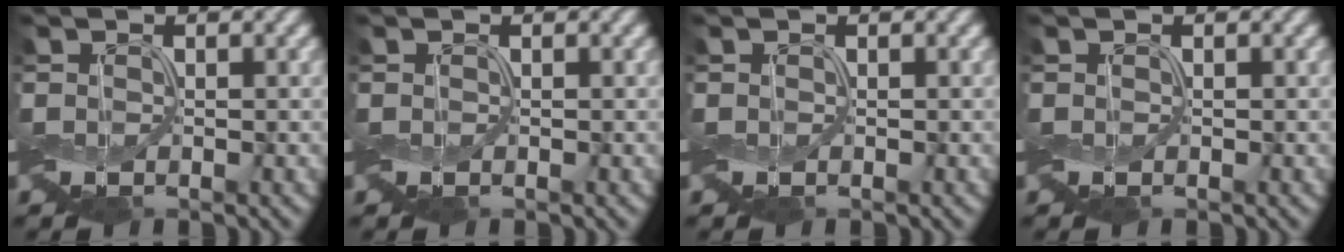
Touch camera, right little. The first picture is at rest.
{"total": 0.0}
{"total": 0.0}
{"total": 0.0}